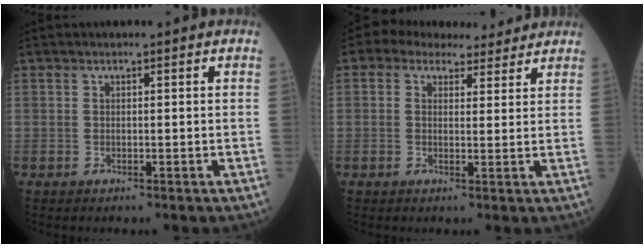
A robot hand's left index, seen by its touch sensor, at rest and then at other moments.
{"total": 8.1, "force": [6.8, 3.7, 2.4], "torque": [-0.031, 0.028, 0.087]}